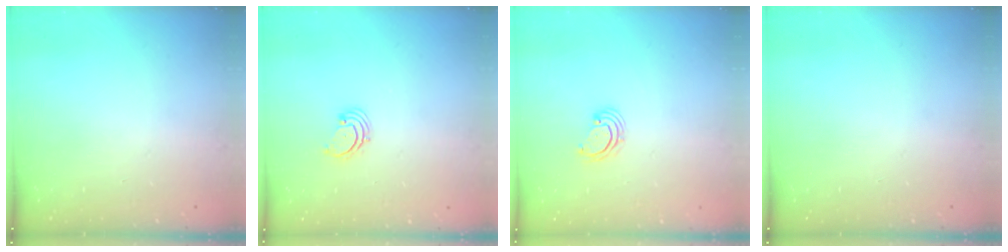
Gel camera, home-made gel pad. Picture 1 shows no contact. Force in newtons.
{"total": 1.7, "press": 1.6, "slide": 0.2}
{"total": 2.7, "press": 2.6, "slide": 0.6}
{"total": 0.0}